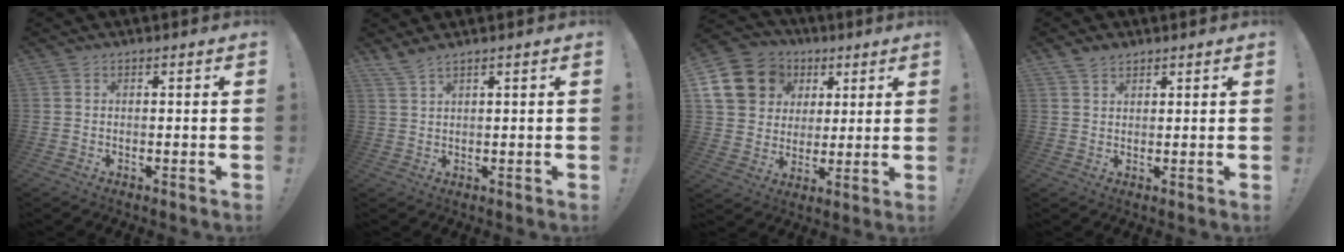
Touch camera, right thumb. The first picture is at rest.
{"total": 2.7, "force": [2.3, -0.1, 1.6], "torque": [-0.036, -0.011, 0.042]}
{"total": 15.6, "force": [6.0, 13.1, 6.0], "torque": [-0.084, -0.018, 0.137]}
{"total": 3.1, "force": [2.5, 1.7, 1.0], "torque": [-0.009, -0.015, 0.046]}